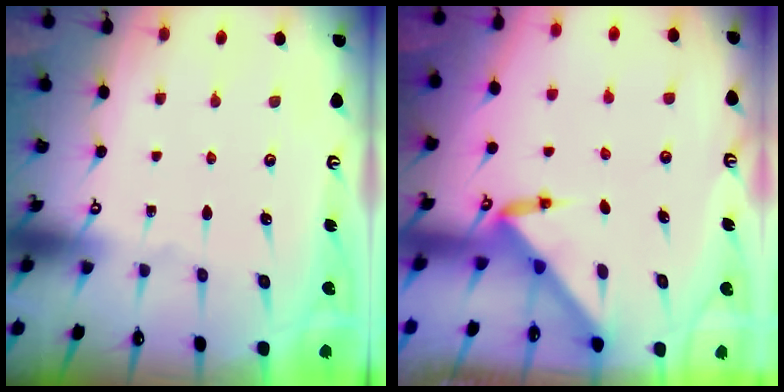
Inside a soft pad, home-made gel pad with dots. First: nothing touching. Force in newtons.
{"total": 3.1, "press": 3.1, "slide": 0.2}